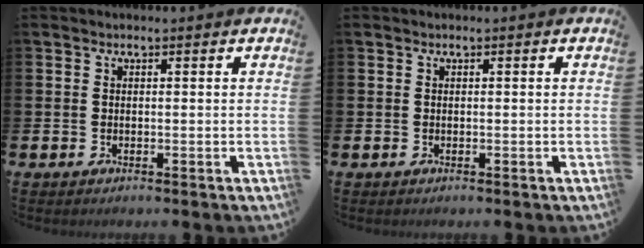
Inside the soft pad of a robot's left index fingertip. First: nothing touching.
{"total": 0.0}